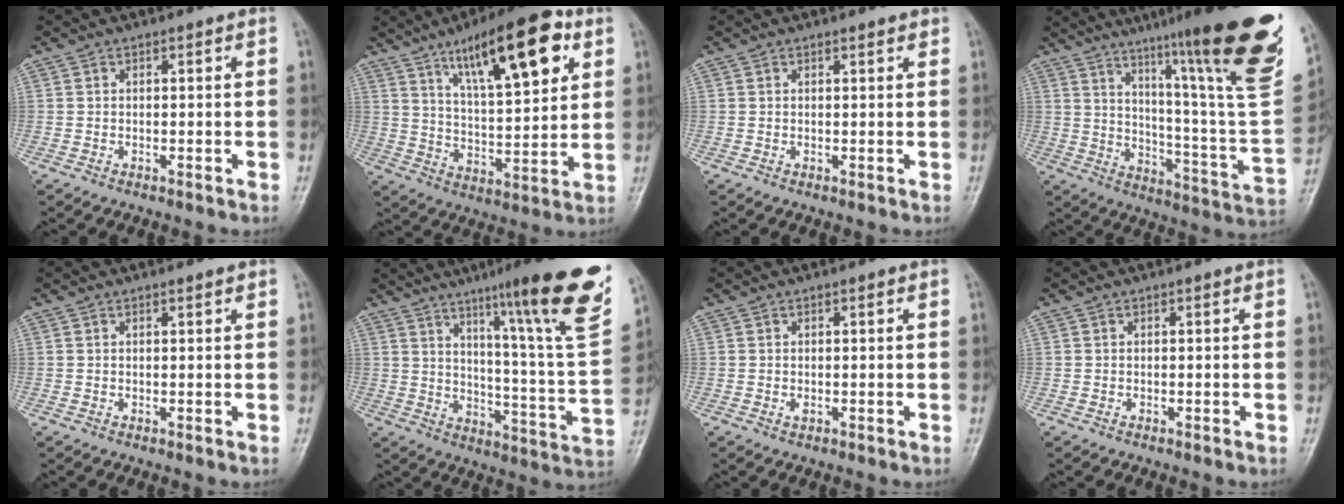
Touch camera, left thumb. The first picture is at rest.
{"total": 18.8, "force": [9.3, 6.0, 15.2], "torque": [-0.208, -0.030, 0.150]}
{"total": 0.9, "force": [0.7, 0.2, 0.5], "torque": [-0.006, -0.003, 0.009]}
{"total": 25.7, "force": [16.9, 1.6, 19.3], "torque": [-0.252, -0.092, 0.242]}
{"total": 0.6, "force": [0.5, 0.1, 0.4], "torque": [-0.007, -0.003, 0.007]}
{"total": 25.1, "force": [15.2, 2.1, 19.8], "torque": [-0.259, -0.067, 0.217]}
{"total": 0.7, "force": [0.1, 0.3, 0.6], "torque": [-0.010, 0.002, 0.004]}
{"total": 0.0}